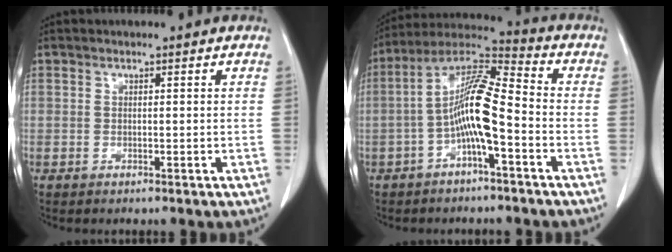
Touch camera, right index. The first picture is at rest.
{"total": 10.8, "force": [-2.9, 1.4, 10.2], "torque": [-0.200, 0.025, -0.058]}